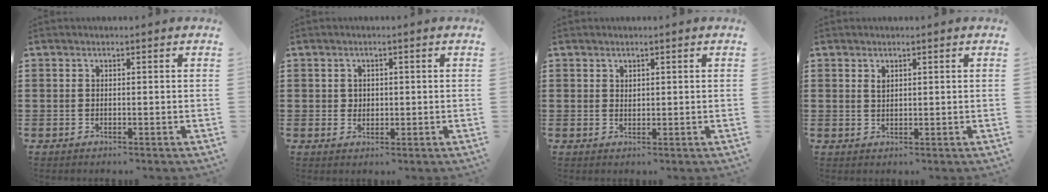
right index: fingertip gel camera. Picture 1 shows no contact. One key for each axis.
{"total": 1.3, "fx": 0.5, "fy": 1.2, "fz": 0.2, "tx": -0.010, "ty": 0.008, "tz": 0.008}
{"total": 1.1, "fx": 0.8, "fy": 0.7, "fz": 0.2, "tx": -0.005, "ty": 0.003, "tz": 0.016}
{"total": 1.0, "fx": 0.6, "fy": 0.6, "fz": 0.6, "tx": -0.014, "ty": 0.003, "tz": 0.011}